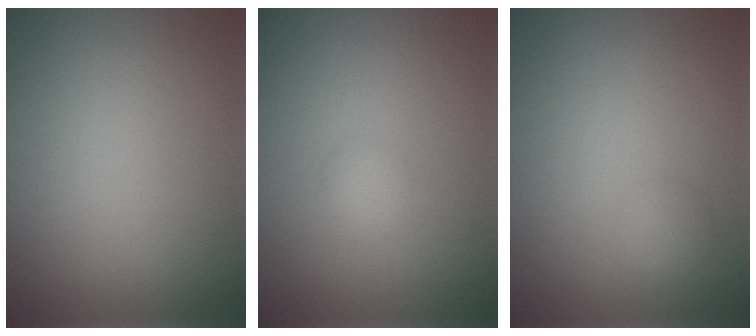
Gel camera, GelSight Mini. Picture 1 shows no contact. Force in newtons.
{"total": 1.0, "press": 1.0, "slide": 0.1}
{"total": 0.8, "press": 0.8, "slide": 0.0}